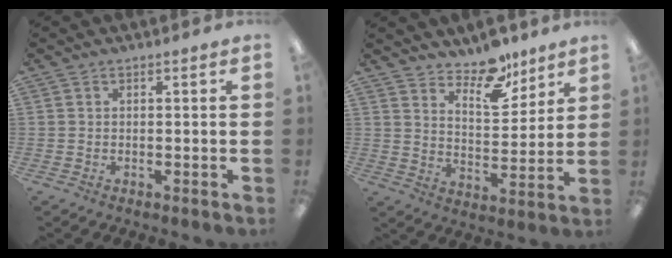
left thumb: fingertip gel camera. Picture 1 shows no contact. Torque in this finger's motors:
{"motor_torque": [0.01, -0.02, -0.02, -0.26, 0.01]}